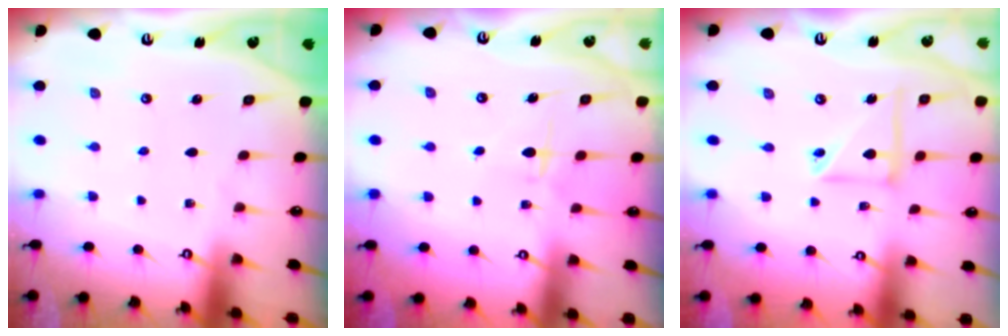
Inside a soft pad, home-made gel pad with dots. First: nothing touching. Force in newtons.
{"total": 5.9, "press": 5.9, "slide": 0.9}
{"total": 9.1, "press": 9.1, "slide": 0.8}